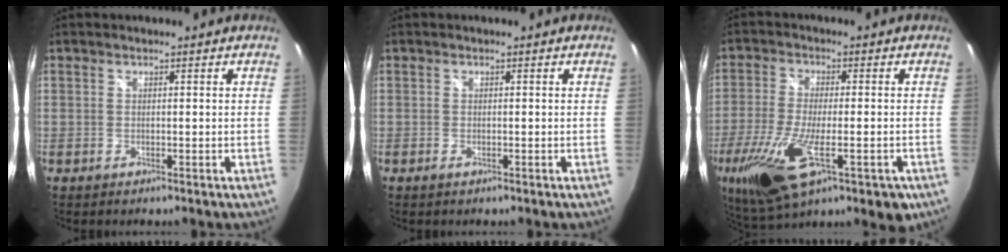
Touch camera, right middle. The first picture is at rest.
{"total": 0.7, "force": [-0.4, 0.4, 0.4], "torque": [-0.007, -0.003, -0.007]}
{"total": 21.0, "force": [-8.8, 8.2, 17.2], "torque": [-0.353, -0.075, -0.140]}